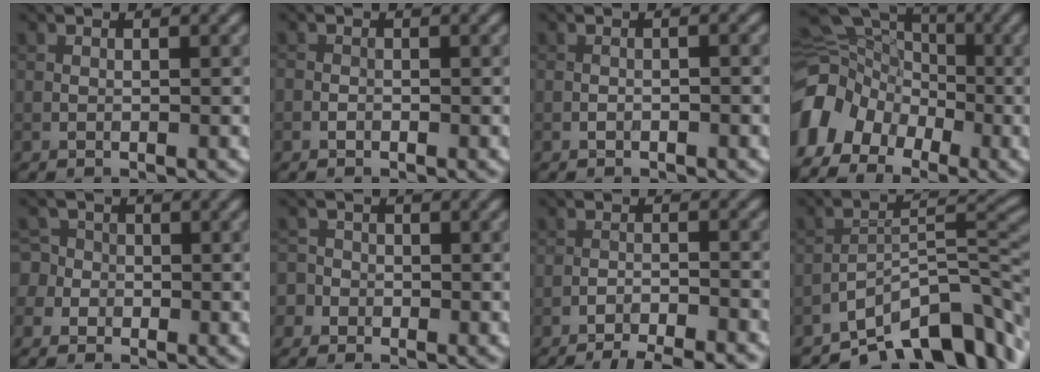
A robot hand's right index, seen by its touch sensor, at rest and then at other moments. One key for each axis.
{"total": 0.6, "fx": -0.4, "fy": 0.4, "fz": 0.1, "tx": 0.001, "ty": -0.002, "tz": -0.008}
{"total": 0.7, "fx": -0.5, "fy": 0.3, "fz": 0.4, "tx": -0.007, "ty": 0.001, "tz": -0.008}
{"total": 9.6, "fx": -3.3, "fy": 7.5, "fz": 5.0, "tx": -0.101, "ty": -0.002, "tz": -0.072}
{"total": 4.7, "fx": -0.7, "fy": 4.5, "fz": 1.4, "tx": -0.015, "ty": 0.023, "tz": -0.051}
{"total": 2.8, "fx": -1.1, "fy": 2.5, "fz": 0.5, "tx": 0.012, "ty": 0.010, "tz": -0.038}
{"total": 6.5, "fx": -6.1, "fy": 1.2, "fz": 2.1, "tx": -0.024, "ty": 0.008, "tz": -0.084}
{"total": 10.0, "fx": -7.7, "fy": 3.2, "fz": 5.5, "tx": -0.060, "ty": 0.005, "tz": -0.143}